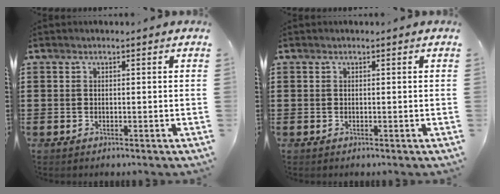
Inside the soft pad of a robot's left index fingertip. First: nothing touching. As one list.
[{"total": 0.0}]